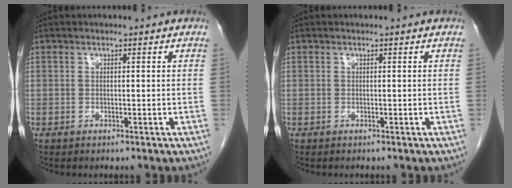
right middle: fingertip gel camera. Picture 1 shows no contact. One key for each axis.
{"total": 0.0}